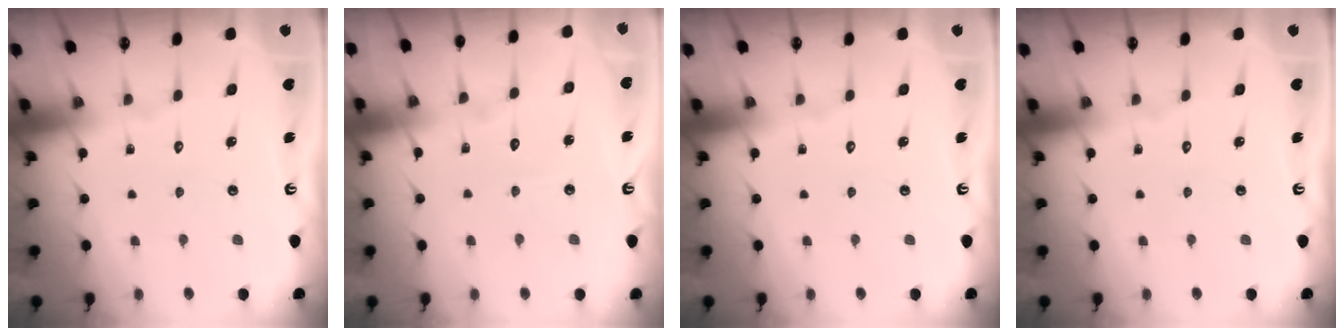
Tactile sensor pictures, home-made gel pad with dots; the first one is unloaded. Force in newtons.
{"total": 3.6, "press": 3.6, "slide": 0.3}
{"total": 0.0}
{"total": 0.0}